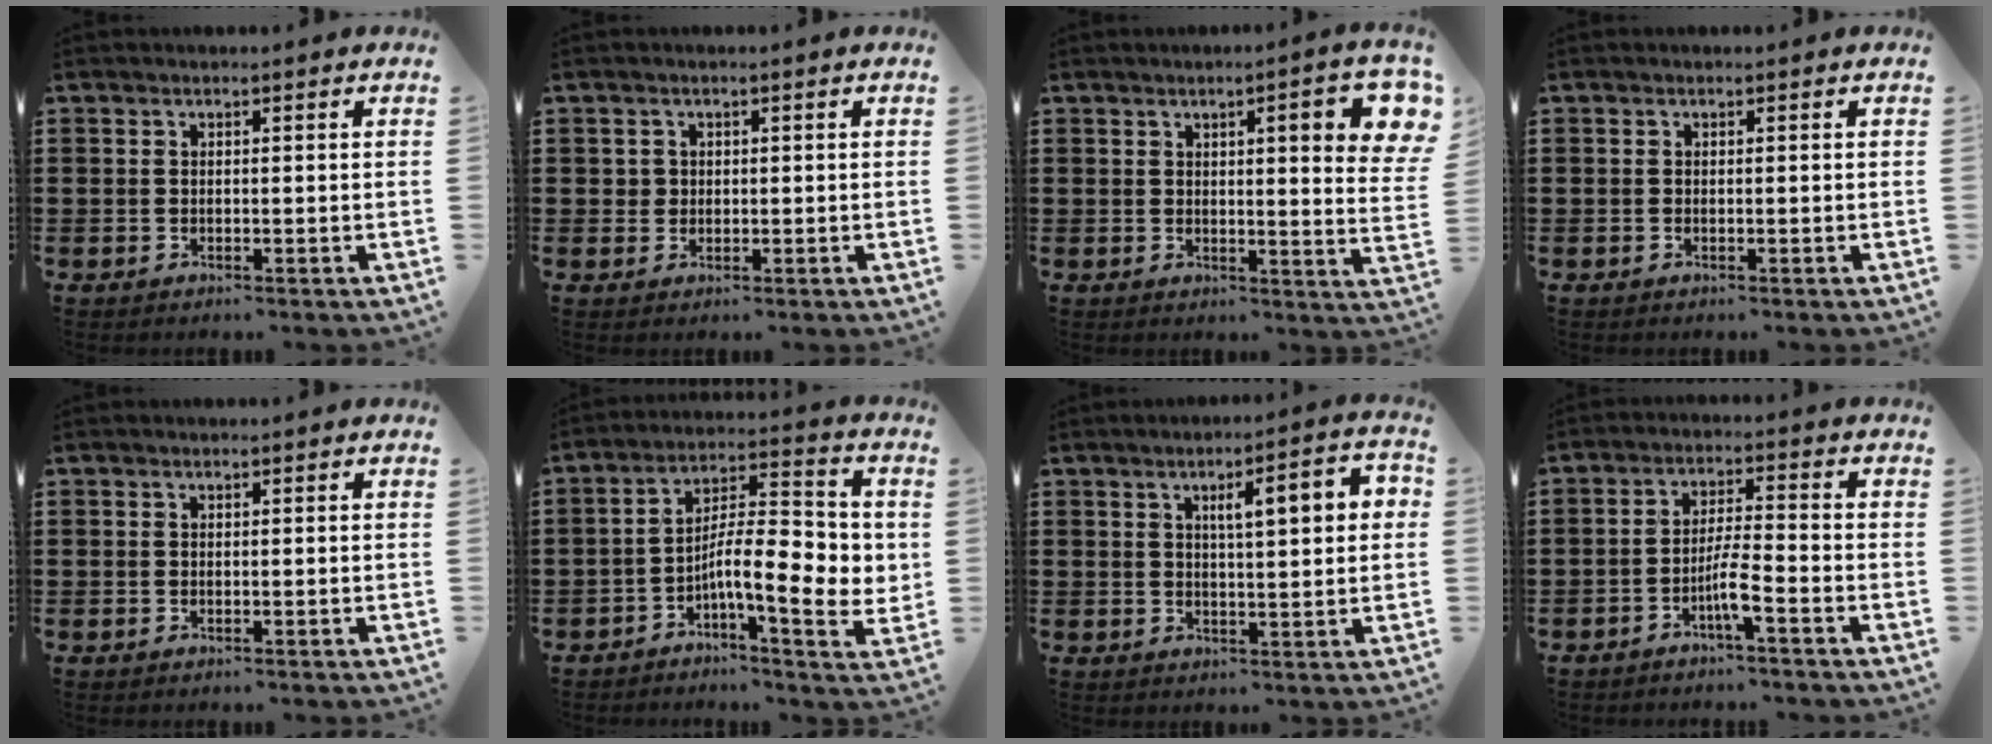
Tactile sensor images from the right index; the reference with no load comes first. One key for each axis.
{"total": 1.2, "fx": 0.3, "fy": 1.2, "fz": 0.1, "tx": -0.005, "ty": 0.006, "tz": 0.005}
{"total": 8.2, "fx": 3.1, "fy": 1.3, "fz": 7.5, "tx": -0.102, "ty": -0.014, "tz": 0.044}
{"total": 0.0}
{"total": 0.0}
{"total": 10.4, "fx": -1.6, "fy": 3.2, "fz": 9.8, "tx": -0.157, "ty": -0.014, "tz": -0.027}
{"total": 5.9, "fx": 1.5, "fy": 1.3, "fz": 5.5, "tx": -0.085, "ty": -0.005, "tz": 0.015}
{"total": 4.6, "fx": -2.8, "fy": 0.1, "fz": 3.7, "tx": -0.079, "ty": -0.008, "tz": -0.056}